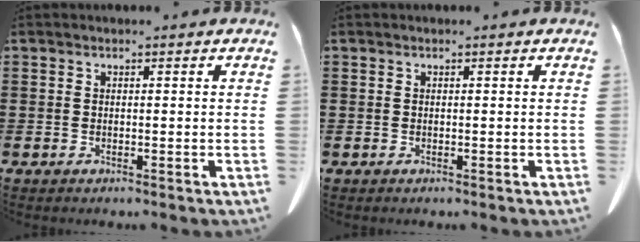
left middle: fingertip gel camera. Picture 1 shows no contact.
{"total": 0.0}